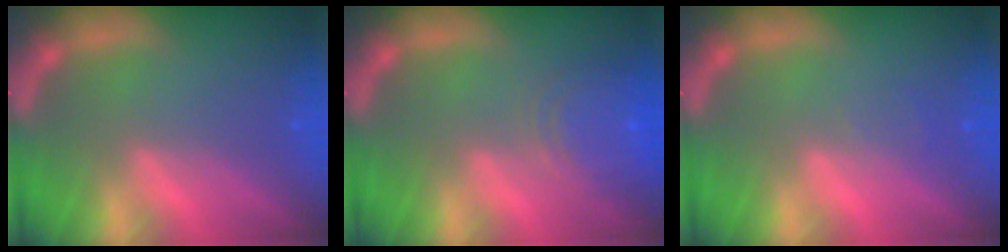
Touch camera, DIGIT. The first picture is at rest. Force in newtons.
{"total": 6.5}
{"total": 0.9}